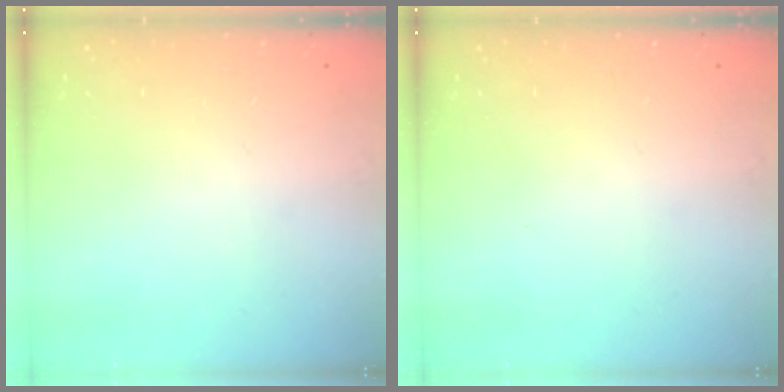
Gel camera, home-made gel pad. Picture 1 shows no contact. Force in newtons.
{"total": 0.0}